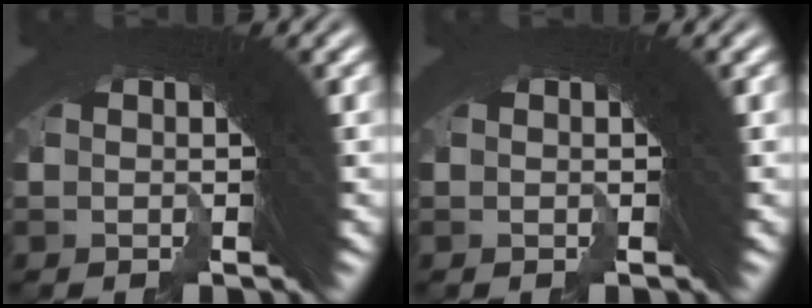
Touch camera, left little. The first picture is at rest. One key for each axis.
{"total": 0.0}